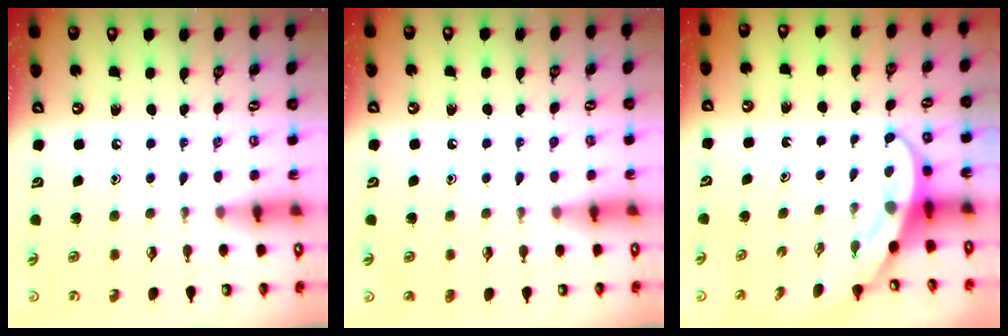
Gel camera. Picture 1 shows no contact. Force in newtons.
{"total": 1.0, "press": 1.0, "slide": 0.1}
{"total": 3.5, "press": 3.5, "slide": 0.1}